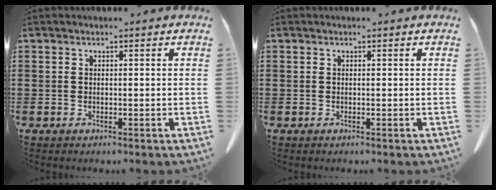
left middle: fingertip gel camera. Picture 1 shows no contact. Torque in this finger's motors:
{"motor_torque": [0.20, -0.35, 0.06, 0.01]}